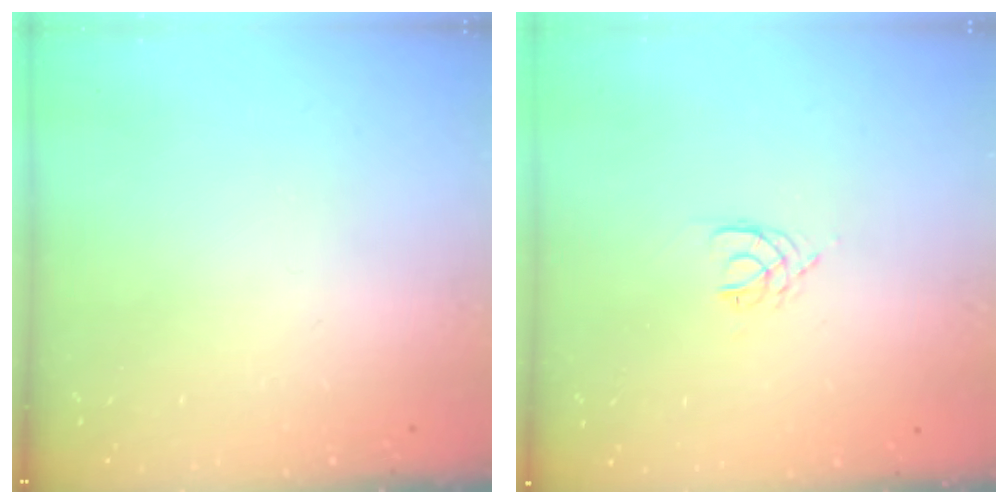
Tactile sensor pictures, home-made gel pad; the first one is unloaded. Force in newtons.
{"total": 2.4, "press": 2.3, "slide": 0.4}